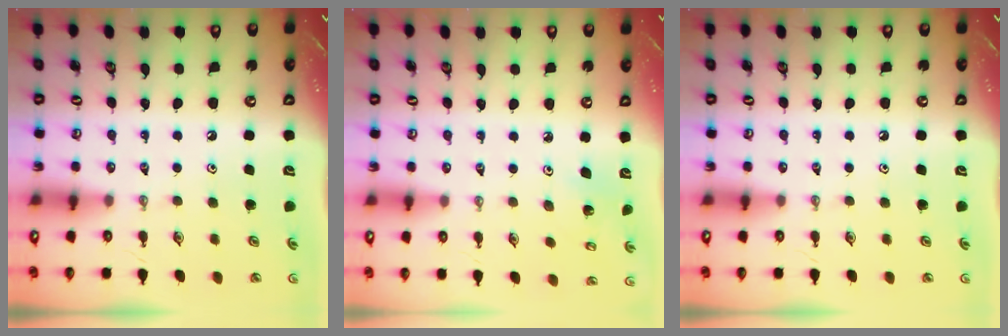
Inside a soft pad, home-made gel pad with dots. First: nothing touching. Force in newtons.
{"total": 3.0, "press": 3.0, "slide": 0.1}
{"total": 0.0}